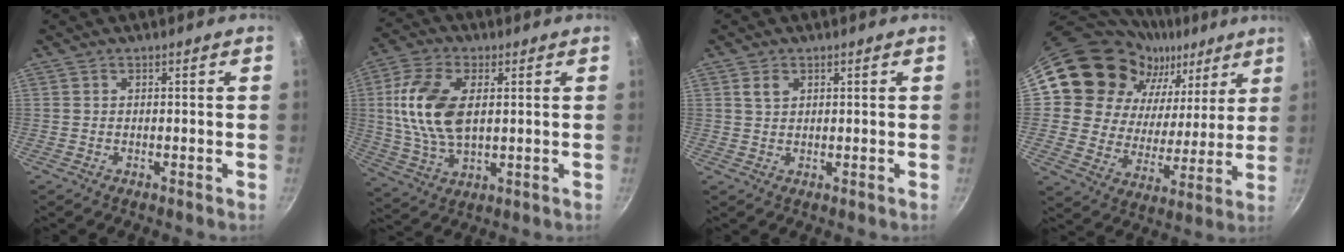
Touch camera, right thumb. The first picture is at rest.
{"total": 14.3, "force": [2.3, 8.1, 11.5], "torque": [-0.221, -0.002, 0.044]}
{"total": 2.3, "force": [1.1, 1.5, 1.4], "torque": [-0.021, -0.001, 0.020]}
{"total": 18.1, "force": [13.0, 10.8, 6.7], "torque": [-0.081, -0.101, 0.218]}